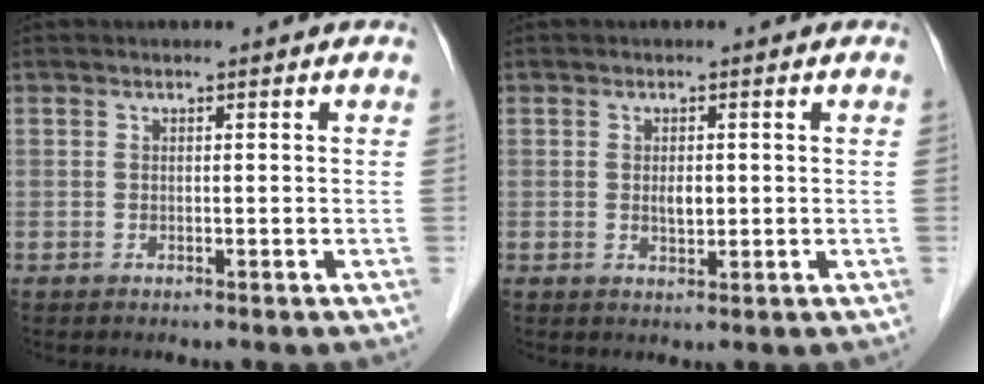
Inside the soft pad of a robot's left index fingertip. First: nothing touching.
{"total": 1.8, "force": [-0.1, 0.9, 1.6], "torque": [-0.027, -0.005, 0.000]}